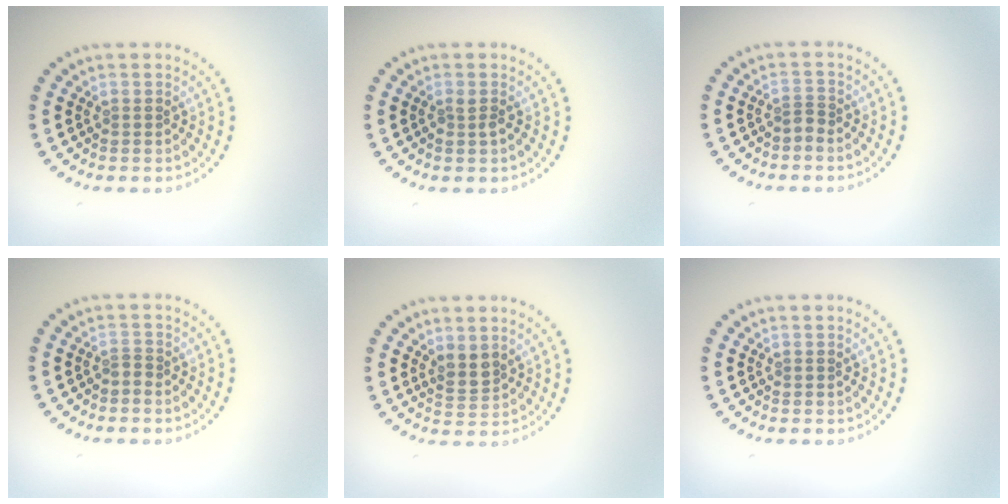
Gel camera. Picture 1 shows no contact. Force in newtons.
{"total": 0.6, "press": 0.6, "slide": 0.2}
{"total": 0.8, "press": 0.5, "slide": 0.7}
{"total": 0.7, "press": 0.4, "slide": 0.6}
{"total": 1.8, "press": 1.5, "slide": 0.9}
{"total": 0.0}